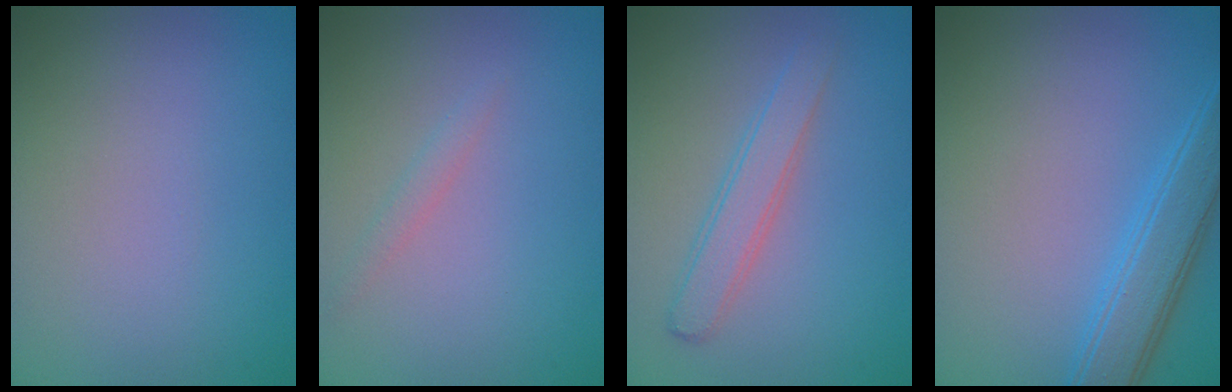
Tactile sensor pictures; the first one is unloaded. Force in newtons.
{"total": 1.0, "press": 1.0, "slide": 0.0}
{"total": 2.5, "press": 2.5, "slide": 0.1}
{"total": 4.0, "press": 4.0, "slide": 0.1}